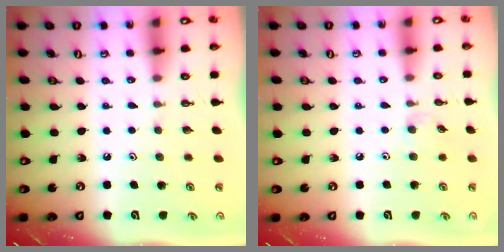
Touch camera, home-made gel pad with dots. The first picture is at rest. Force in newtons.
{"total": 3.4, "press": 3.3, "slide": 0.5}